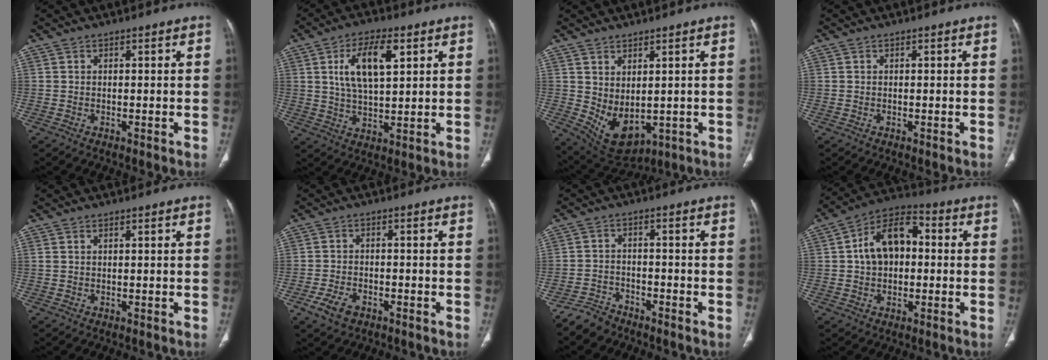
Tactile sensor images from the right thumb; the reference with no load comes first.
{"total": 11.3, "force": [3.9, 5.1, 9.4], "torque": [-0.163, -0.007, 0.072]}
{"total": 8.7, "force": [-0.2, 5.0, 7.1], "torque": [-0.110, -0.011, 0.028]}
{"total": 0.0}
{"total": 0.8, "force": [0.4, 0.4, 0.5], "torque": [-0.012, 0.007, 0.009]}
{"total": 5.0, "force": [-2.8, 2.9, 3.0], "torque": [-0.063, 0.011, -0.047]}
{"total": 4.2, "force": [-3.8, 1.8, 0.4], "torque": [-0.010, 0.017, -0.073]}
{"total": 12.6, "force": [1.1, 8.4, 9.4], "torque": [-0.139, 0.032, 0.007]}